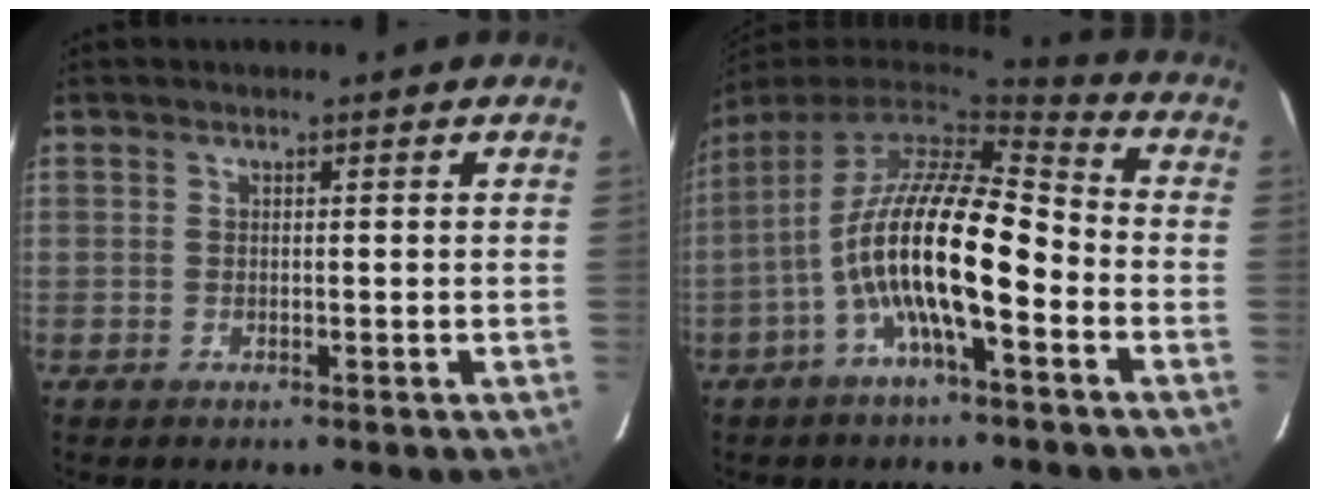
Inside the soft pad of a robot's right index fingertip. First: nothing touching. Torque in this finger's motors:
{"motor_torque": [1.30, -0.66, 1.05, 0.21]}